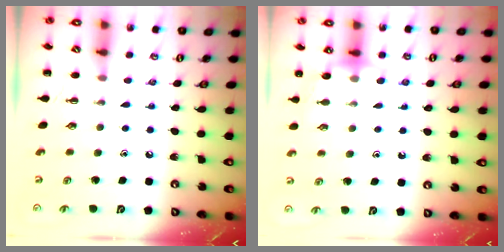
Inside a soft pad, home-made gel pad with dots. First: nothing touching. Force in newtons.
{"total": 7.1, "press": 6.9, "slide": 1.6}